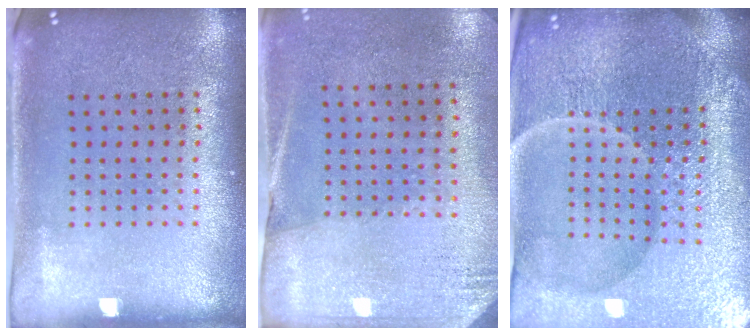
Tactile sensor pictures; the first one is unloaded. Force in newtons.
{"total": 2.7, "press": 2.4, "slide": 1.3}
{"total": 6.5, "press": 5.8, "slide": 2.9}